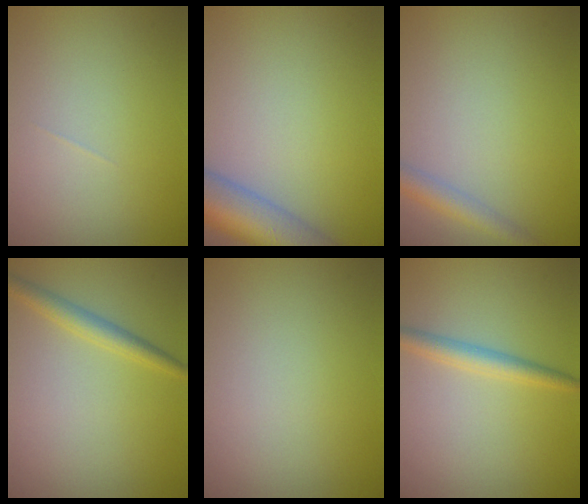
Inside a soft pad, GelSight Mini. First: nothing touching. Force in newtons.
{"total": 8.1, "press": 8.1, "slide": 0.4}
{"total": 2.4, "press": 2.4, "slide": 0.2}
{"total": 2.2, "press": 2.2, "slide": 0.0}
{"total": 0.0}
{"total": 2.4, "press": 2.4, "slide": 0.1}